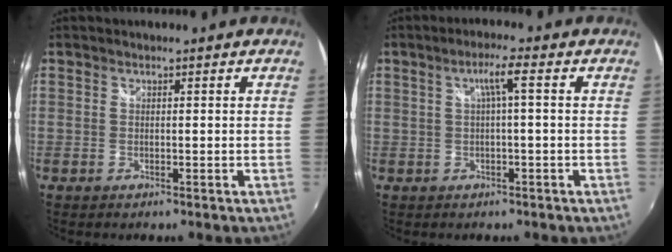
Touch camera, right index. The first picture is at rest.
{"total": 3.5, "force": [0.3, -0.2, 3.4], "torque": [-0.064, 0.006, 0.008]}